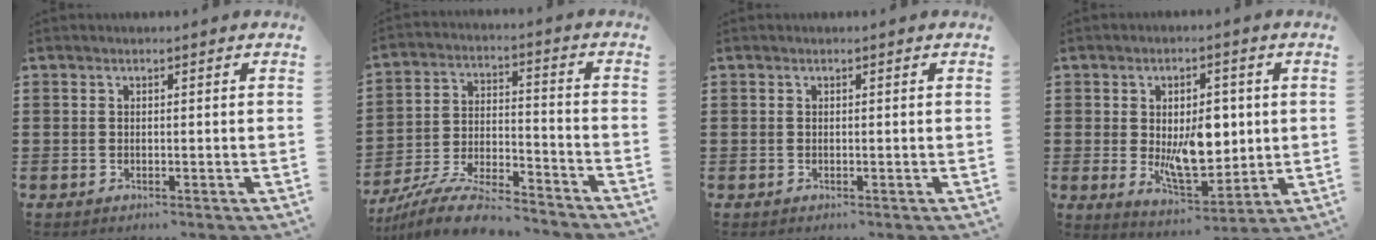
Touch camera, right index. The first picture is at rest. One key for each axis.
{"total": 10.0, "fx": -9.1, "fy": 1.1, "fz": 3.8, "tx": -0.079, "ty": 0.014, "tz": -0.179}
{"total": 0.0}
{"total": 9.5, "fx": 0.4, "fy": 5.3, "fz": 7.9, "tx": -0.118, "ty": 0.001, "tz": 0.005}